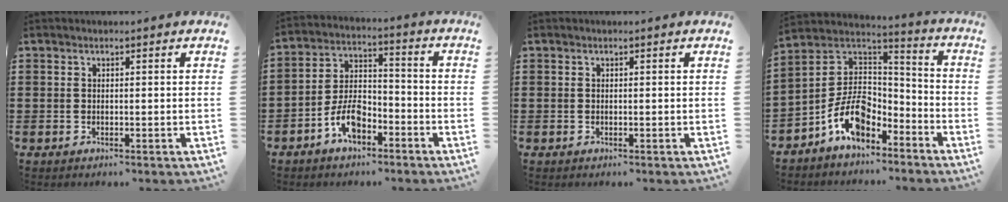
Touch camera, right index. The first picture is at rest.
{"total": 7.4, "force": [-4.3, 3.9, 4.6], "torque": [-0.103, 0.014, -0.083]}
{"total": 0.0}
{"total": 9.9, "force": [-5.5, 5.9, 5.8], "torque": [-0.139, 0.009, -0.110]}